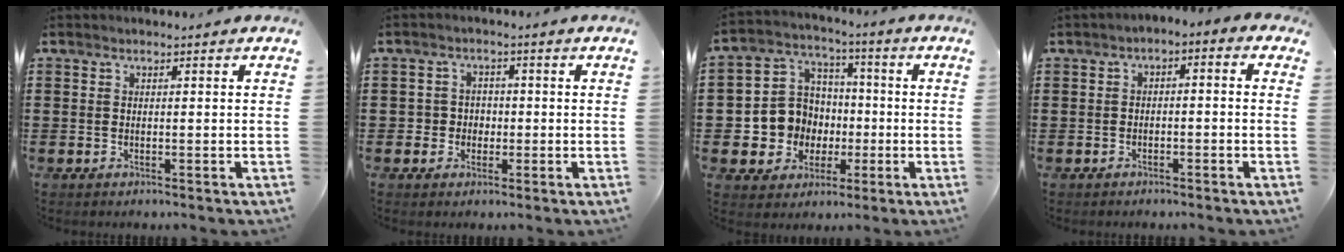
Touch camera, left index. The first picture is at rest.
{"total": 2.8, "force": [-0.5, 2.7, 0.6], "torque": [-0.023, 0.005, -0.016]}
{"total": 9.2, "force": [-0.5, 8.9, 2.0], "torque": [-0.093, 0.001, -0.003]}
{"total": 2.4, "force": [-2.3, 0.4, 0.5], "torque": [-0.021, 0.000, -0.054]}